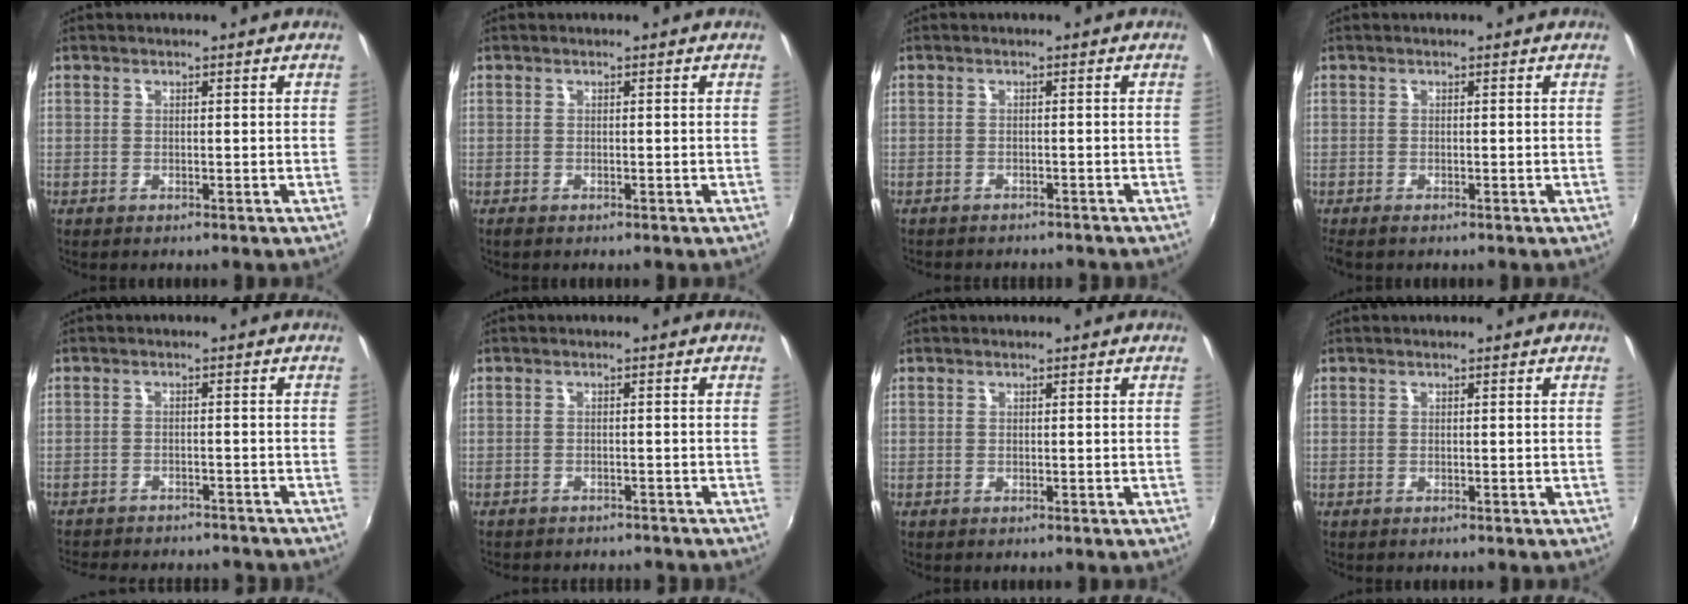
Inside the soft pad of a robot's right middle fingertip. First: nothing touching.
{"total": 0.0}
{"total": 4.5, "force": [-4.1, 1.2, 1.3], "torque": [-0.036, -0.013, -0.059]}
{"total": 1.5, "force": [-1.2, 0.4, 0.9], "torque": [-0.018, -0.009, -0.021]}
{"total": 13.6, "force": [-12.0, 4.1, 4.9], "torque": [-0.111, -0.014, -0.161]}
{"total": 6.3, "force": [-5.8, 1.7, 1.9], "torque": [-0.050, -0.014, -0.081]}
{"total": 0.0}
{"total": 0.0}